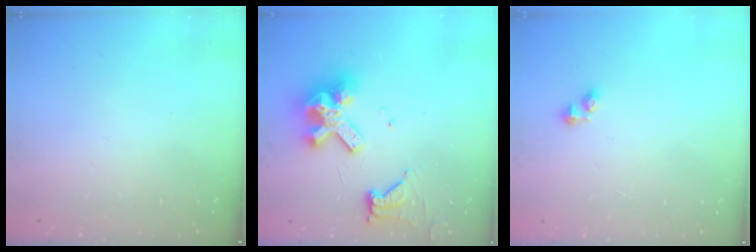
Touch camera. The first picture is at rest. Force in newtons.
{"total": 14.7, "press": 14.5, "slide": 1.8}
{"total": 2.6, "press": 2.6, "slide": 0.4}